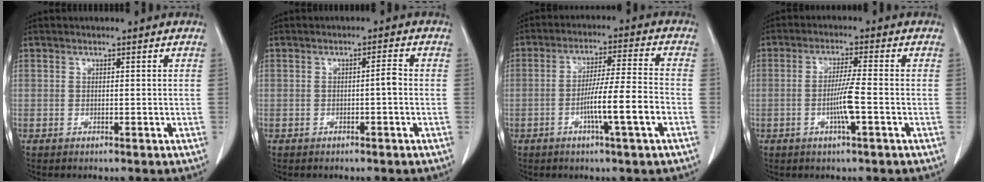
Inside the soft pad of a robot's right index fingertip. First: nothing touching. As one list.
[{"total": 1.7, "force": [-0.4, 0.1, 1.6], "torque": [-0.024, 0.003, -0.008]}, {"total": 9.1, "force": [-3.2, -0.5, 8.5], "torque": [-0.146, 0.001, -0.056]}, {"total": 5.0, "force": [-1.4, -0.4, 4.8], "torque": [-0.092, -0.005, -0.028]}]